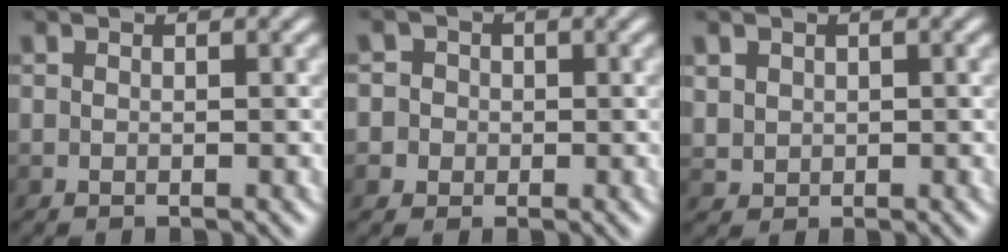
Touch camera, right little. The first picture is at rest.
{"total": 3.9, "force": [1.1, 3.6, 1.1], "torque": [-0.036, 0.015, 0.001]}
{"total": 1.5, "force": [0.6, 1.3, 0.2], "torque": [-0.022, -0.002, 0.013]}